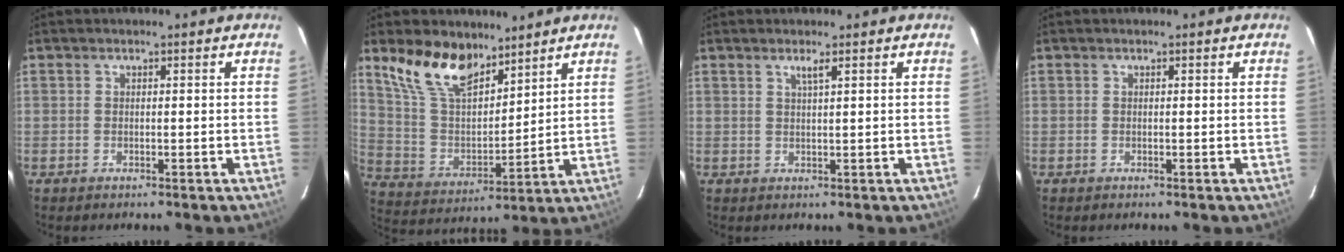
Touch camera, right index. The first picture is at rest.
{"total": 14.3, "force": [10.4, 6.3, 7.6], "torque": [-0.158, 0.015, 0.209]}
{"total": 1.5, "force": [0.9, -0.2, 1.2], "torque": [-0.021, 0.000, 0.016]}
{"total": 0.0}